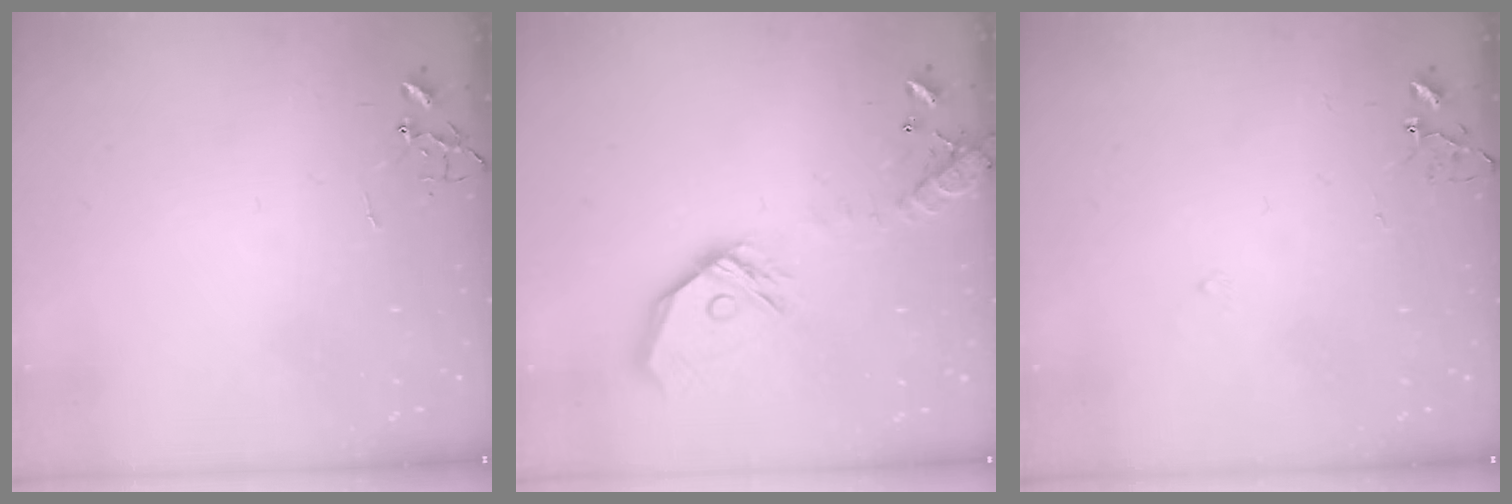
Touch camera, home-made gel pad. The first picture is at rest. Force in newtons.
{"total": 17.0, "press": 16.8, "slide": 2.7}
{"total": 6.8, "press": 6.8, "slide": 0.5}